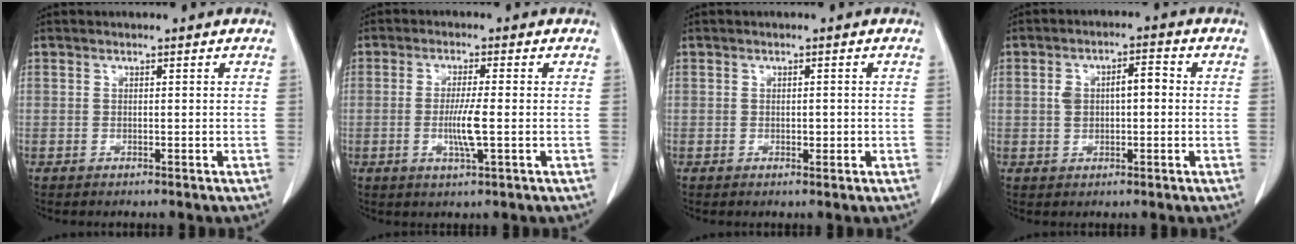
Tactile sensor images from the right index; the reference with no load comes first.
{"total": 5.0, "force": [-0.9, 0.0, 4.9], "torque": [-0.096, -0.010, -0.017]}
{"total": 1.3, "force": [-0.3, 0.7, 1.0], "torque": [-0.015, 0.000, -0.001]}
{"total": 5.3, "force": [0.4, 2.5, 4.7], "torque": [-0.090, 0.024, 0.009]}